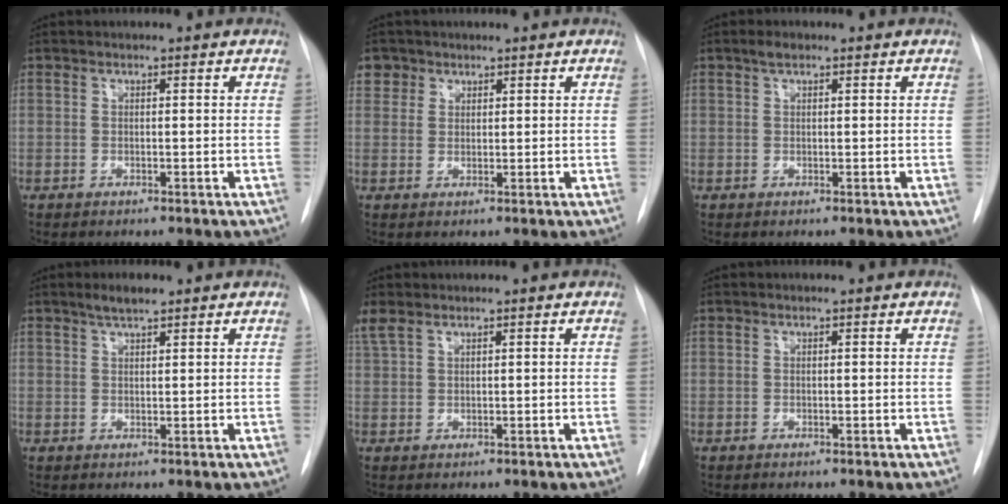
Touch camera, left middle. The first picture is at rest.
{"total": 2.9, "force": [1.7, 2.4, 0.0], "torque": [0.012, 0.007, 0.026]}
{"total": 1.3, "force": [0.9, 0.5, 0.8], "torque": [-0.016, 0.008, 0.015]}
{"total": 2.8, "force": [2.2, 0.5, 1.7], "torque": [-0.037, 0.004, 0.039]}
{"total": 2.4, "force": [1.9, 0.8, 1.2], "torque": [-0.043, 0.021, 0.049]}
{"total": 0.0}